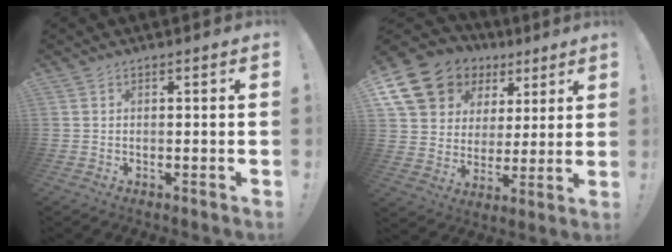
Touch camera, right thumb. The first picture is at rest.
{"total": 15.6, "force": [8.6, 11.7, 5.7], "torque": [-0.101, -0.050, 0.181]}